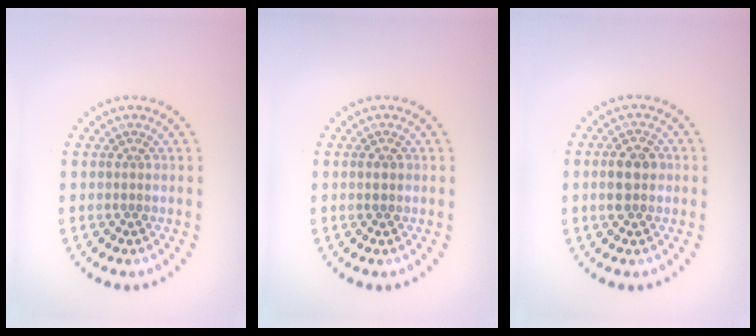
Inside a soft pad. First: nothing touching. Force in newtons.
{"total": 1.0, "press": 1.0, "slide": 0.1}
{"total": 2.6, "press": 2.6, "slide": 0.2}